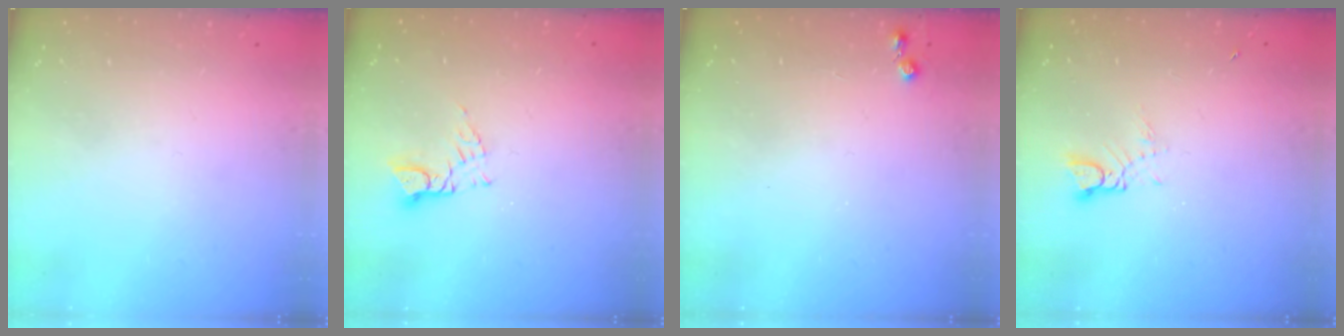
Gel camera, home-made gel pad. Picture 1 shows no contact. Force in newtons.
{"total": 3.0, "press": 3.0, "slide": 0.5}
{"total": 4.0, "press": 4.0, "slide": 0.7}
{"total": 2.8, "press": 2.8, "slide": 0.4}